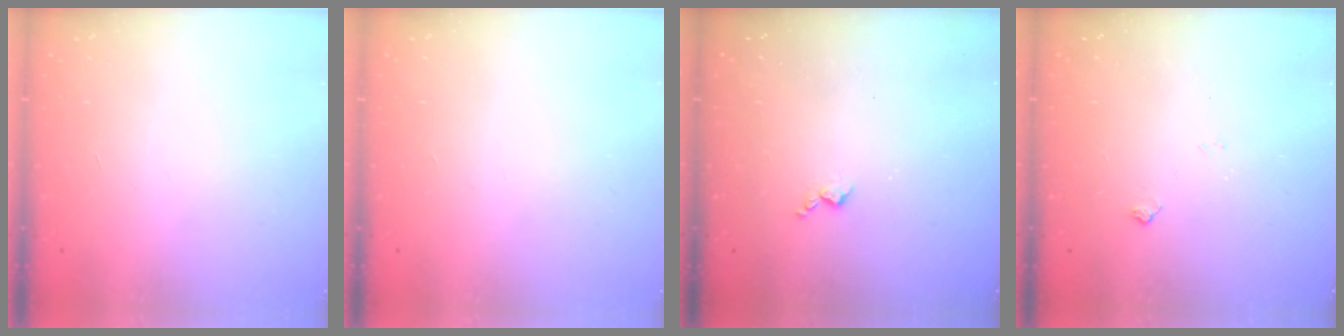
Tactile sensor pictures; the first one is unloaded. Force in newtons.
{"total": 0.0}
{"total": 3.3, "press": 3.2, "slide": 0.6}
{"total": 2.5, "press": 2.4, "slide": 0.4}